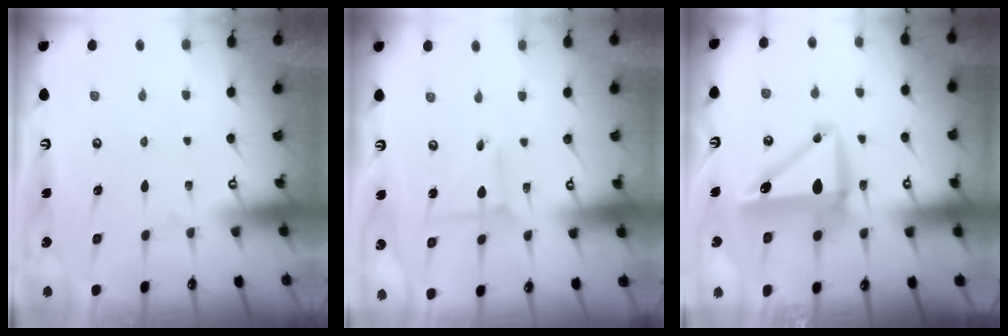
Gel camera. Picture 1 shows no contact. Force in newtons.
{"total": 3.1, "press": 3.0, "slide": 0.3}
{"total": 10.1, "press": 9.9, "slide": 2.0}